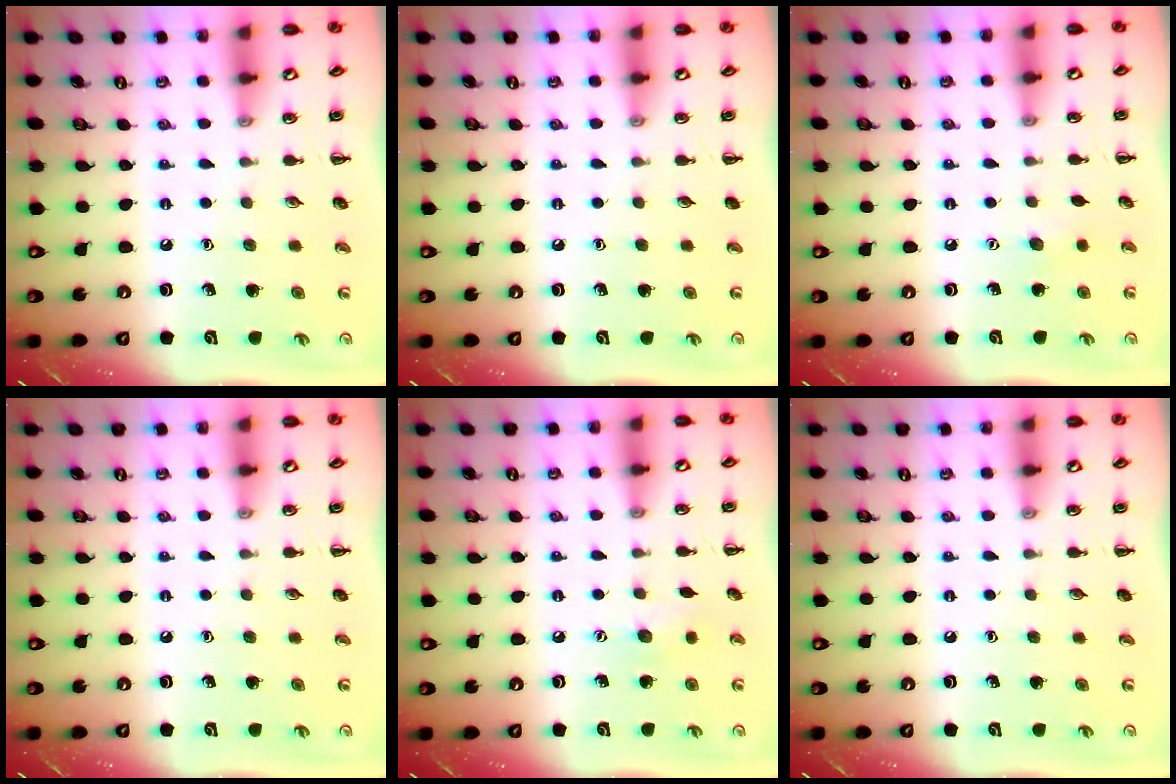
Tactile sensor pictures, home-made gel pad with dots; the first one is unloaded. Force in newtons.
{"total": 0.0}
{"total": 2.8, "press": 2.8, "slide": 0.7}
{"total": 0.0}
{"total": 5.9, "press": 5.8, "slide": 1.3}
{"total": 0.0}